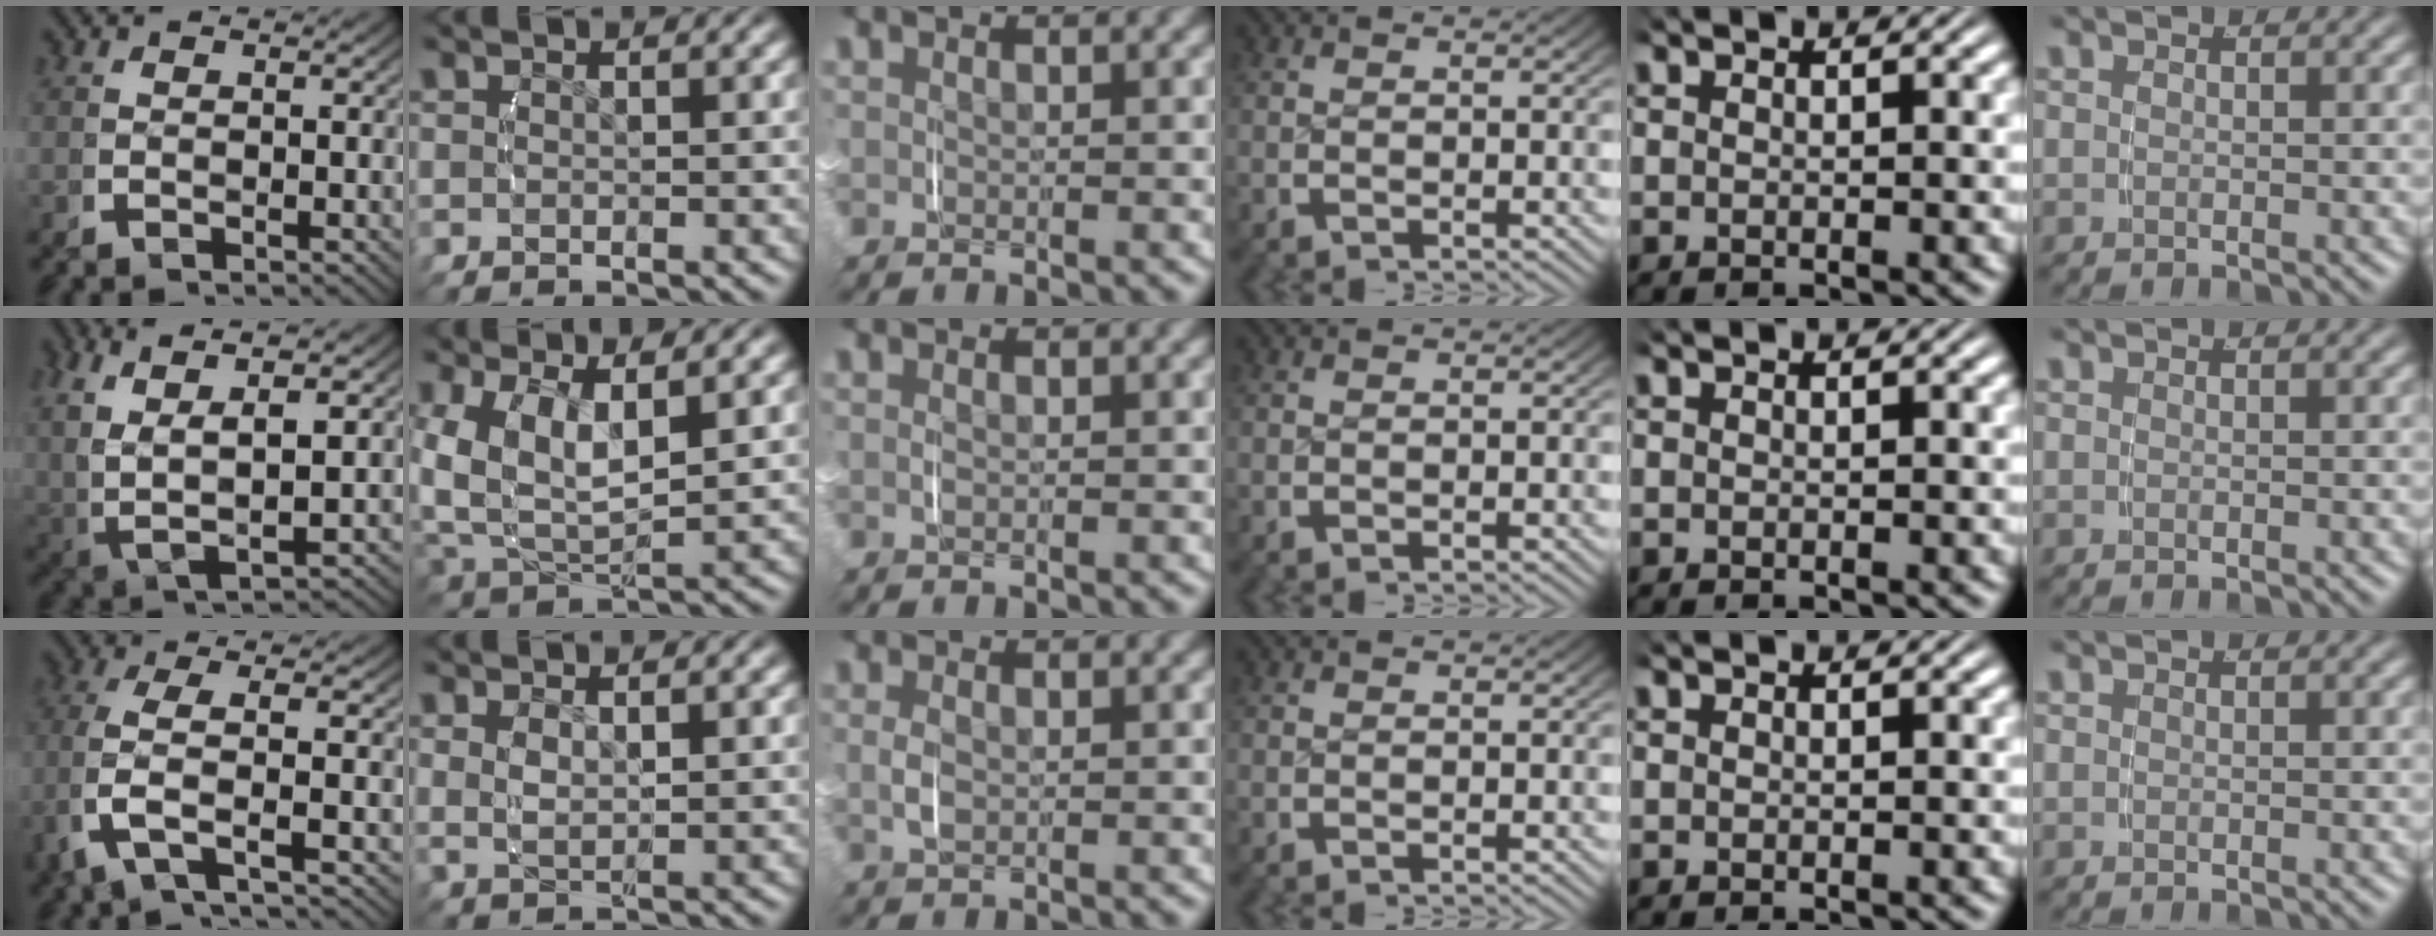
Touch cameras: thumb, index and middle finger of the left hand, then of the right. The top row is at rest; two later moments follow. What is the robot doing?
{"motion": "lift_and_place", "object": "backpack"}